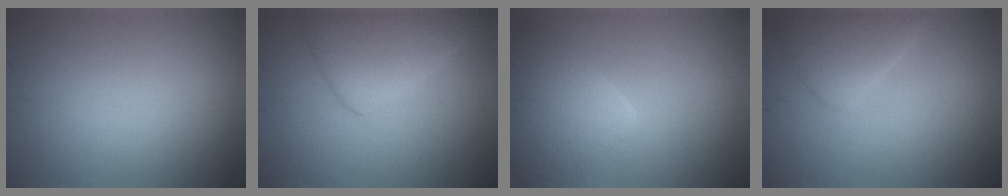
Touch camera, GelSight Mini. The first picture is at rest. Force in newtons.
{"total": 5.0, "press": 5.0, "slide": 0.4}
{"total": 5.5, "press": 5.5, "slide": 0.3}
{"total": 2.3, "press": 2.3, "slide": 0.0}